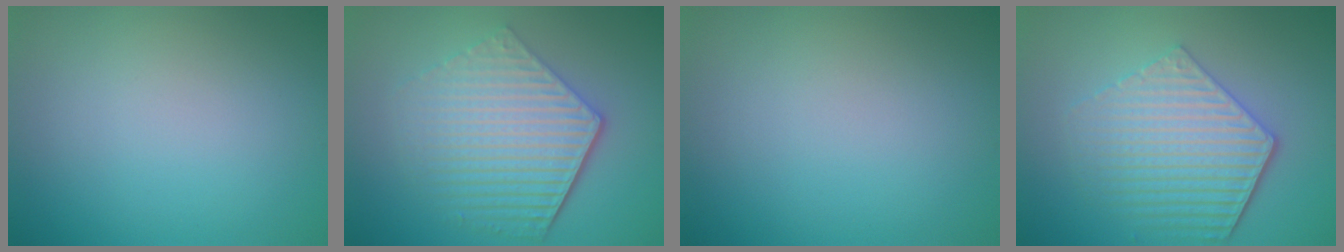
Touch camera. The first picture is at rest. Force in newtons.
{"total": 6.2, "press": 4.5, "slide": 4.3}
{"total": 0.0}
{"total": 5.8, "press": 4.4, "slide": 3.8}